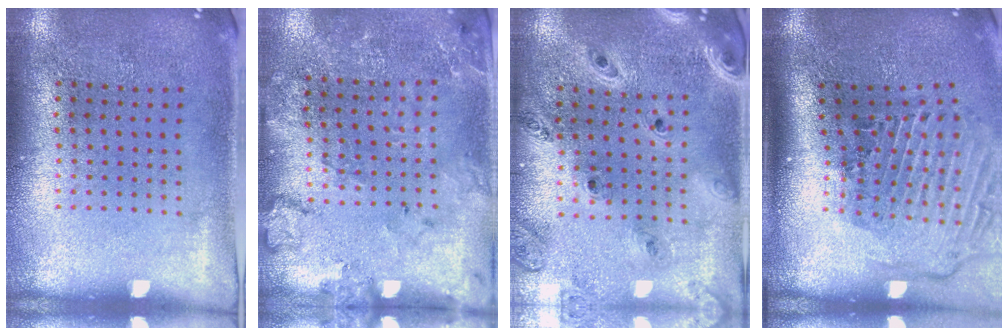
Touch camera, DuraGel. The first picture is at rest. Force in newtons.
{"total": 1.8, "press": 1.7, "slide": 0.4}
{"total": 1.4, "press": 1.4, "slide": 0.2}
{"total": 2.9, "press": 2.0, "slide": 2.1}